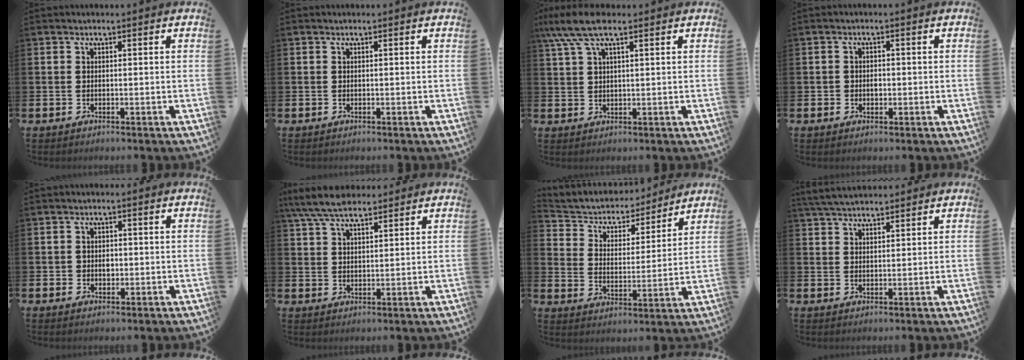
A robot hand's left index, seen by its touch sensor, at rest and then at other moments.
{"total": 0.0}
{"total": 6.7, "force": [4.4, 2.1, 4.5], "torque": [-0.094, -0.003, 0.078]}
{"total": 1.4, "force": [-0.1, 1.2, 0.7], "torque": [-0.002, 0.004, -0.007]}
{"total": 1.5, "force": [0.0, 1.4, 0.7], "torque": [0.004, 0.001, -0.006]}
{"total": 7.0, "force": [6.0, 2.0, 2.8], "torque": [-0.066, -0.018, 0.111]}
{"total": 5.7, "force": [5.2, 2.0, 0.8], "torque": [-0.048, -0.045, 0.085]}
{"total": 4.3, "force": [4.0, 1.0, 1.2], "torque": [-0.036, -0.008, 0.077]}